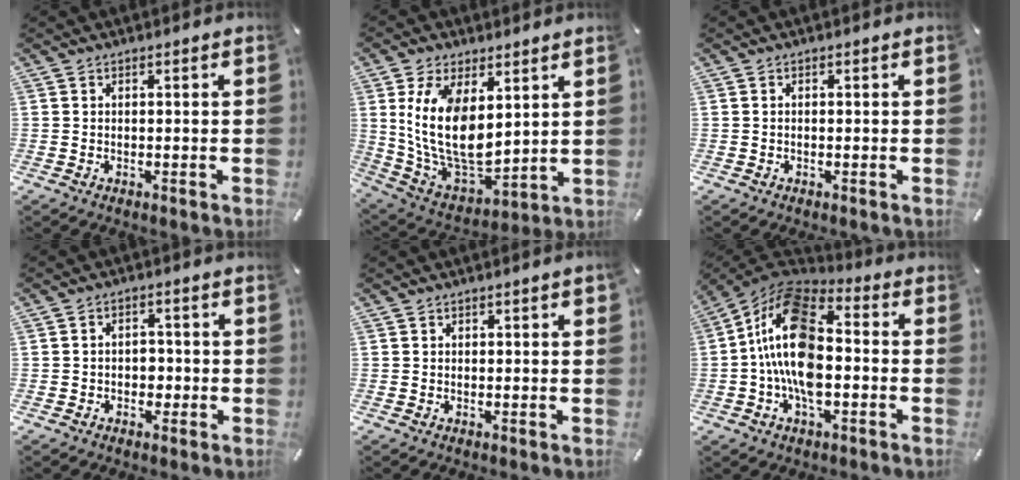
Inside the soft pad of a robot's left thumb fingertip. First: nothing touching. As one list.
[{"total": 16.3, "force": [4.5, 9.9, 12.1], "torque": [-0.255, -0.040, 0.085]}, {"total": 0.6, "force": [-0.1, 0.4, 0.4], "torque": [-0.008, 0.001, -0.003]}, {"total": 3.5, "force": [-0.9, 2.9, 1.7], "torque": [-0.024, 0.001, -0.020]}, {"total": 0.7, "force": [0.3, 0.4, 0.4], "torque": [-0.007, 0.005, 0.003]}, {"total": 18.3, "force": [-2.4, 10.5, 14.7], "torque": [-0.302, 0.012, -0.045]}]